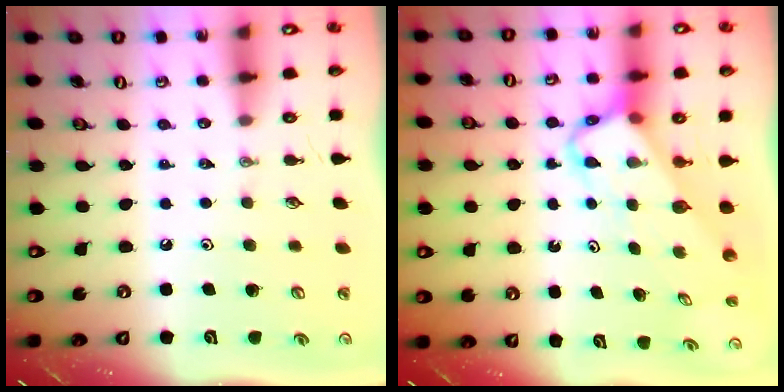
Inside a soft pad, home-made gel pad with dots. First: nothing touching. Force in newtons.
{"total": 3.8, "press": 3.8, "slide": 0.2}